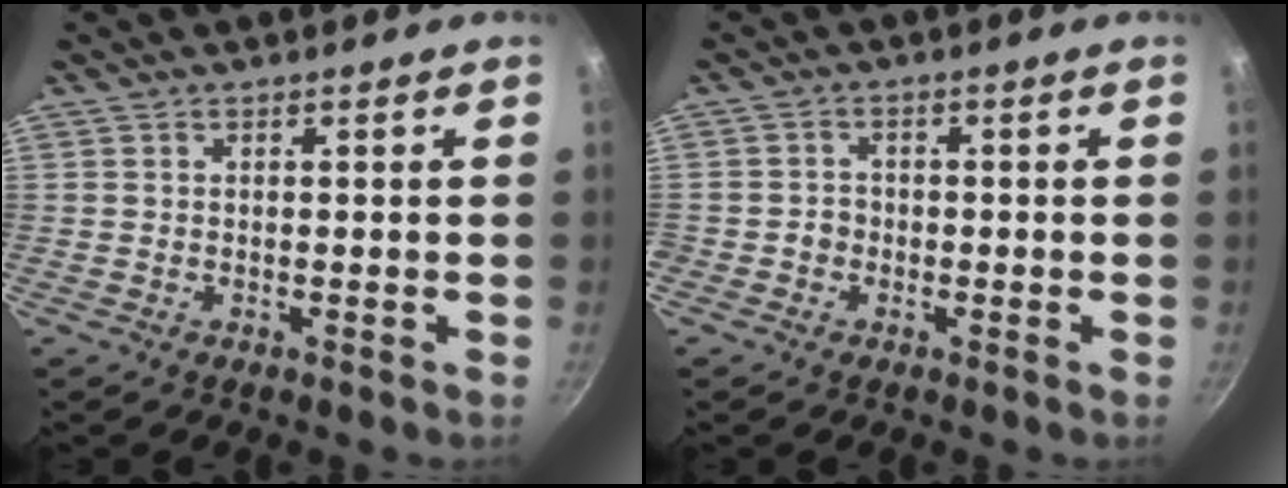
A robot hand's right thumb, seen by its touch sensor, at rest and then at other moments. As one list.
[{"total": 2.2, "force": [-0.9, 2.0, 0.5], "torque": [0.009, 0.010, -0.017]}]